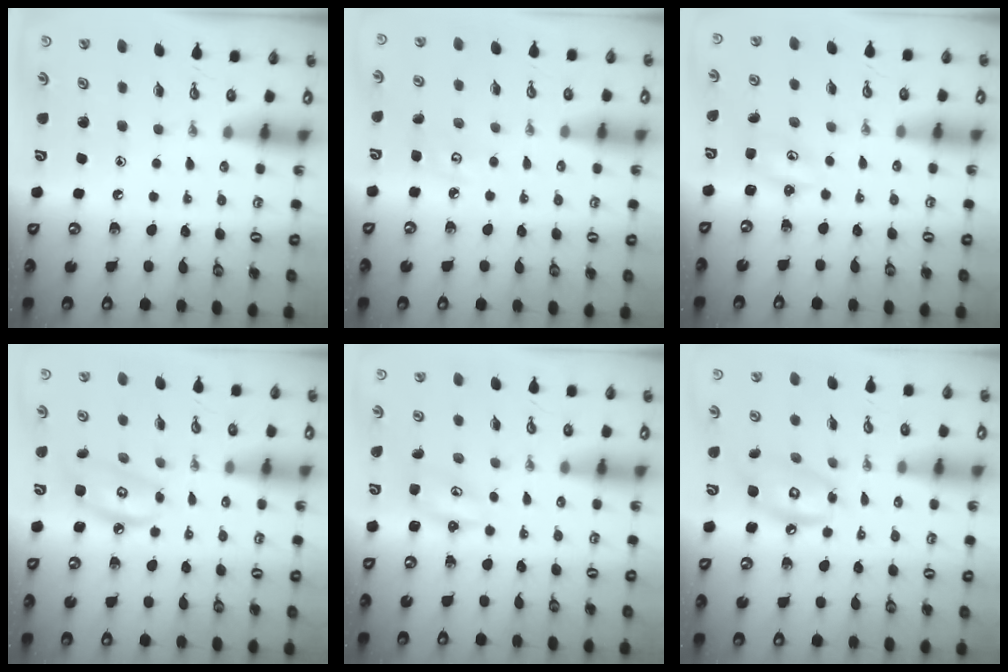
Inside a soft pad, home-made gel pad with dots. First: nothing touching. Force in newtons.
{"total": 4.7, "press": 4.6, "slide": 0.4}
{"total": 2.2, "press": 2.1, "slide": 0.4}
{"total": 7.2, "press": 7.1, "slide": 0.5}
{"total": 3.2, "press": 3.2, "slide": 0.3}
{"total": 10.2, "press": 10.2, "slide": 0.7}